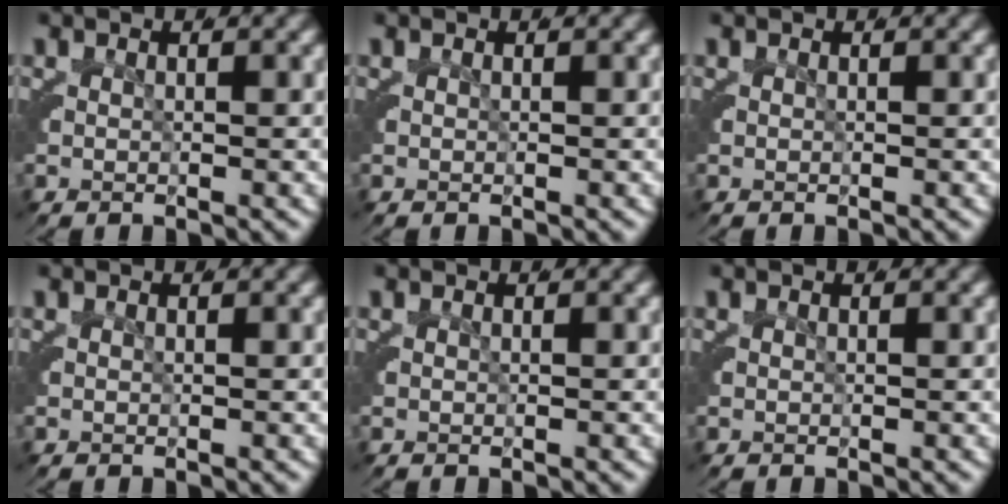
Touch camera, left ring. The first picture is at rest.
{"total": 0.0}
{"total": 0.0}
{"total": 0.0}
{"total": 0.0}
{"total": 0.0}